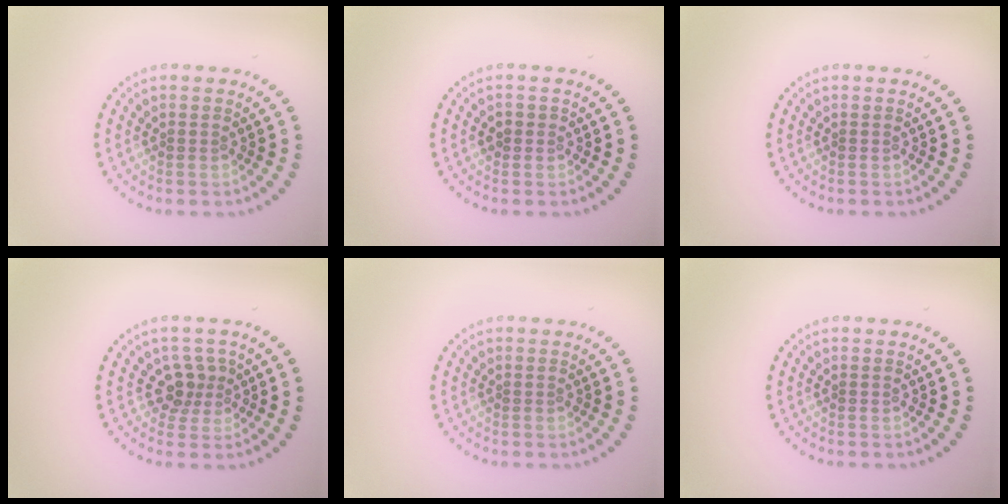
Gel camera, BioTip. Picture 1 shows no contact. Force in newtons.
{"total": 1.1, "press": 1.0, "slide": 0.5}
{"total": 0.0}
{"total": 2.4, "press": 1.8, "slide": 1.6}
{"total": 0.0}
{"total": 0.0}